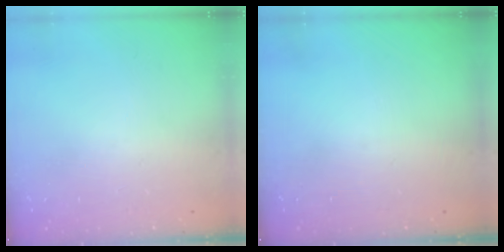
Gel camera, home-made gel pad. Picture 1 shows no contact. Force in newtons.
{"total": 0.0}